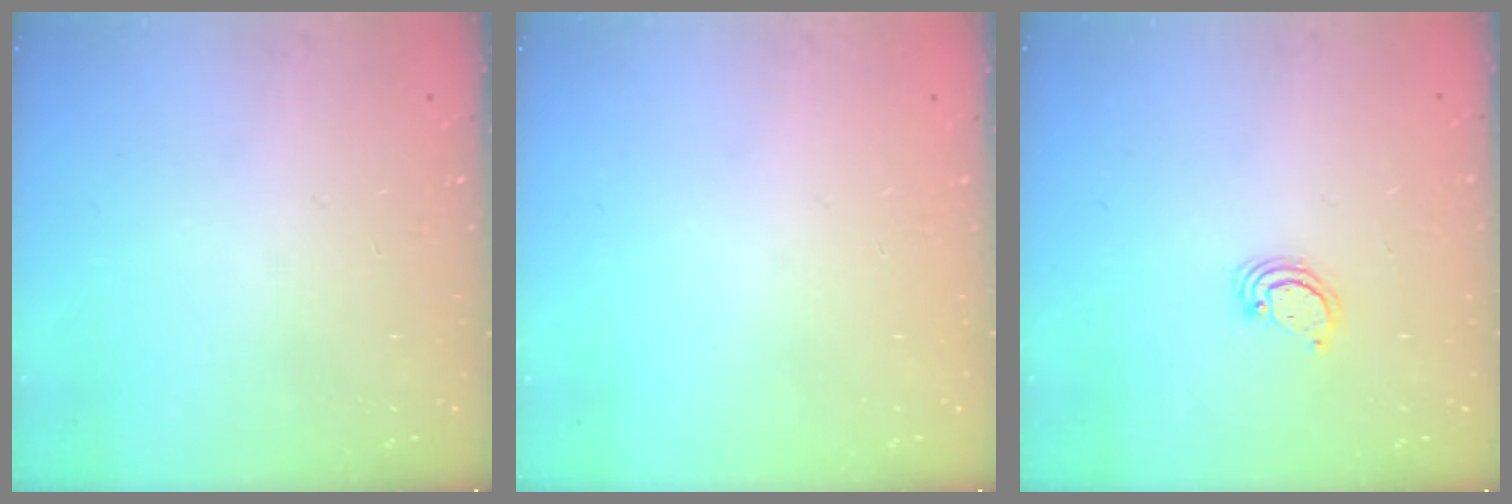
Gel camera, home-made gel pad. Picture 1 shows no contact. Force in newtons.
{"total": 0.0}
{"total": 2.3, "press": 2.3, "slide": 0.1}